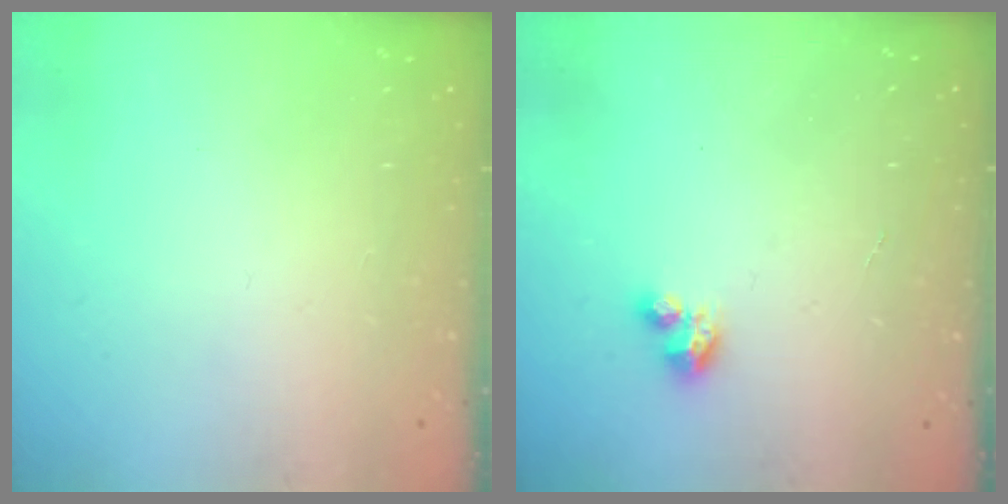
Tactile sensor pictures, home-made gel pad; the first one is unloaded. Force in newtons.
{"total": 2.6, "press": 2.6, "slide": 0.2}